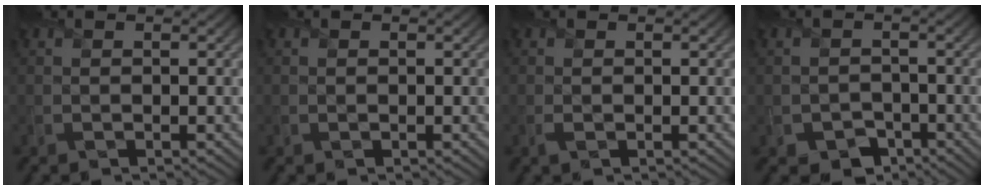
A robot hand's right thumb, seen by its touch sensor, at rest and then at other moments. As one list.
[{"total": 0.0}, {"total": 0.5, "force": [-0.2, 0.3, 0.4], "torque": [-0.012, -0.004, -0.002]}, {"total": 3.3, "force": [-2.1, 2.4, 0.9], "torque": [-0.015, -0.011, -0.037]}]